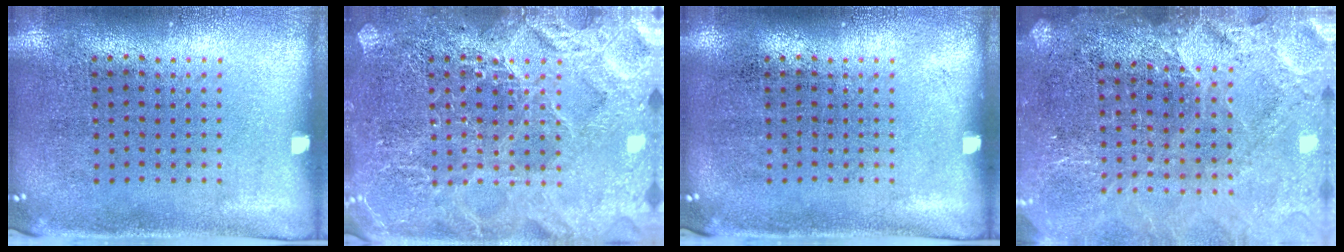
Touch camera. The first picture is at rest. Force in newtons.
{"total": 6.2, "press": 6.1, "slide": 0.8}
{"total": 0.0}
{"total": 3.6, "press": 3.0, "slide": 1.9}